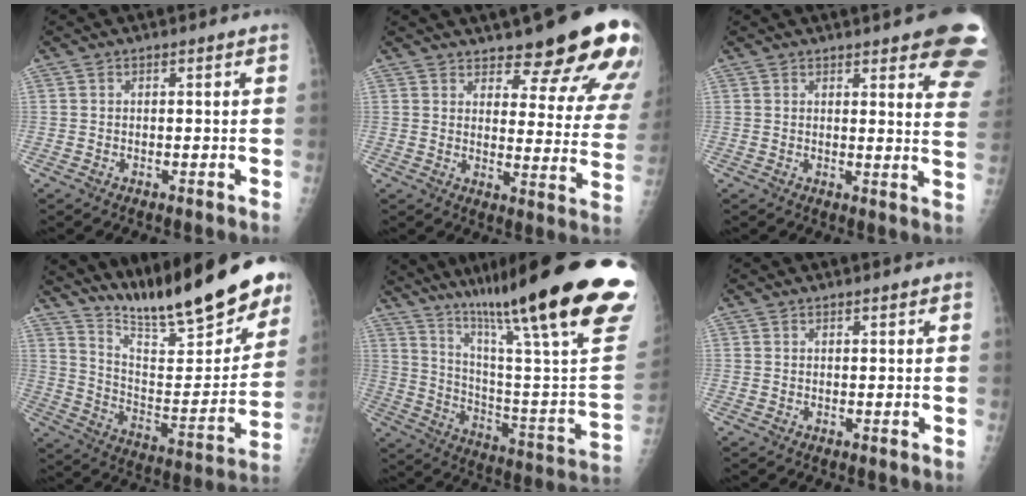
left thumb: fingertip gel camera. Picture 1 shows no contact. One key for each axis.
{"total": 18.5, "fx": 13.8, "fy": 5.2, "fz": 11.1, "tx": -0.102, "ty": -0.087, "tz": 0.167}
{"total": 15.8, "fx": 10.3, "fy": 3.9, "fz": 11.3, "tx": -0.112, "ty": -0.042, "tz": 0.105}
{"total": 23.5, "fx": 19.2, "fy": 4.0, "fz": 12.9, "tx": -0.170, "ty": -0.110, "tz": 0.307}
{"total": 35.7, "fx": 23.5, "fy": 4.3, "fz": 26.5, "tx": -0.307, "ty": -0.086, "tz": 0.350}
{"total": 0.6, "fx": 0.4, "fy": 0.1, "fz": 0.4, "tx": -0.006, "ty": -0.002, "tz": 0.008}